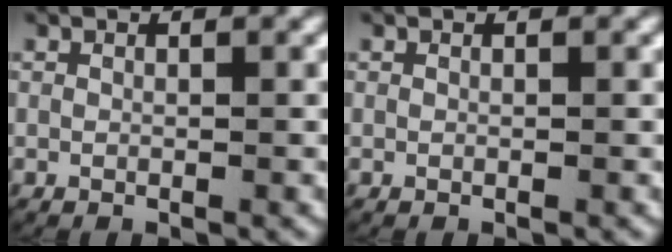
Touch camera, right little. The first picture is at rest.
{"total": 0.0}